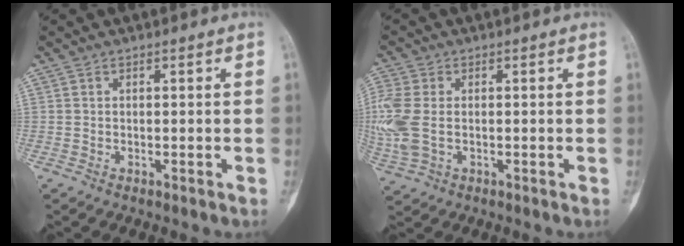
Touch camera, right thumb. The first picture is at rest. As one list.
[{"total": 9.1, "force": [-0.2, 5.9, 7.0], "torque": [-0.196, 0.003, -0.003]}]